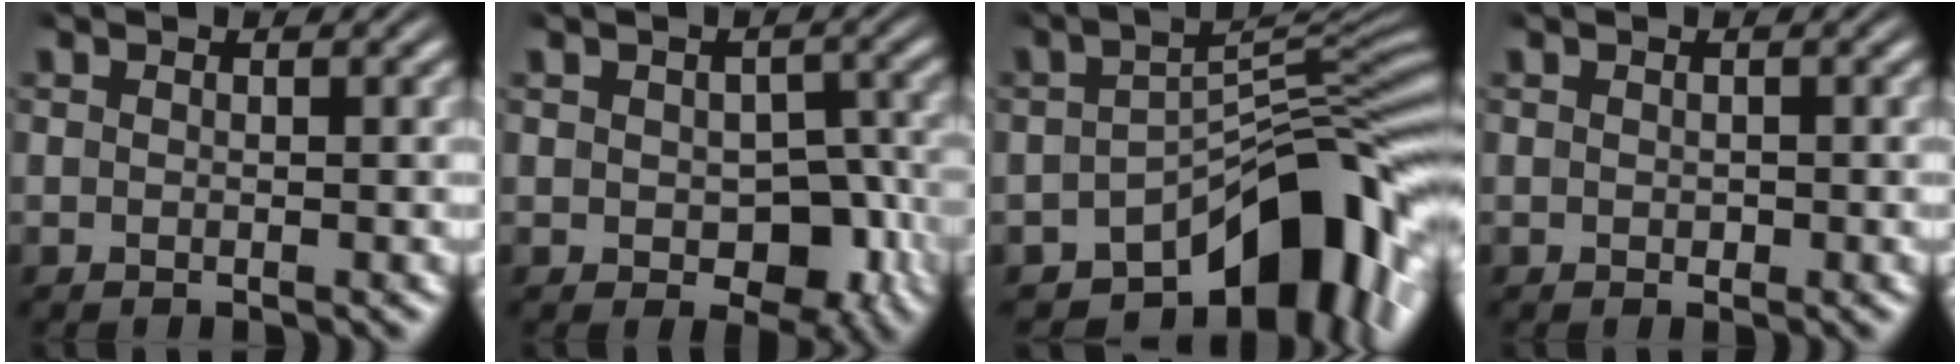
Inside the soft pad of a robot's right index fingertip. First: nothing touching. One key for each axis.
{"total": 4.4, "fx": -1.4, "fy": 3.1, "fz": 2.7, "tx": -0.041, "ty": -0.022, "tz": -0.010}
{"total": 12.1, "fx": -6.7, "fy": 5.0, "fz": 8.8, "tx": -0.111, "ty": -0.020, "tz": -0.088}
{"total": 0.0}